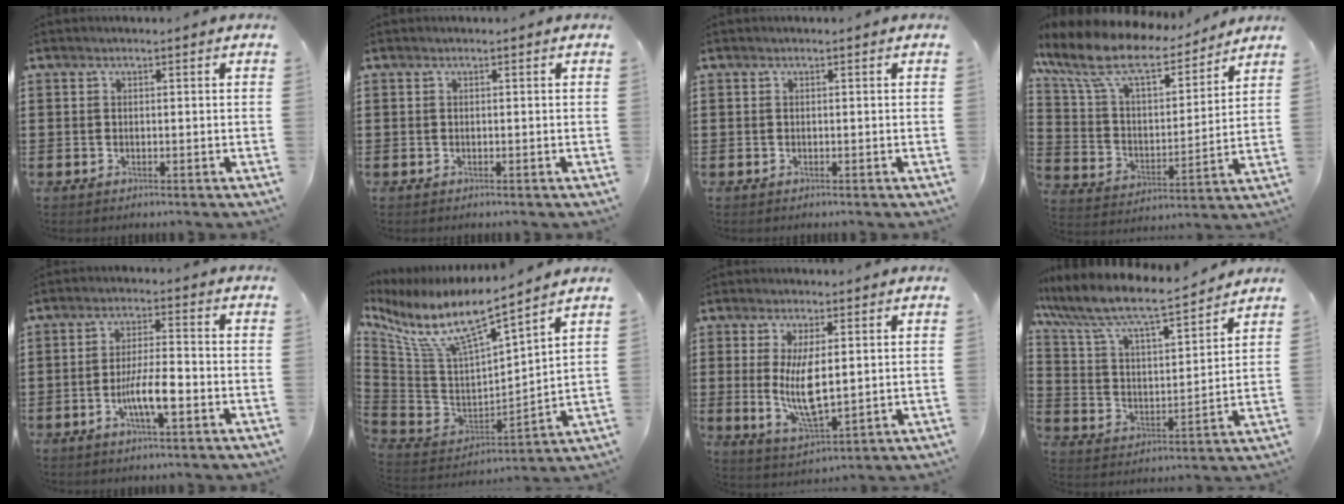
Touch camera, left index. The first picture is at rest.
{"total": 0.0}
{"total": 0.0}
{"total": 11.3, "force": [9.0, 3.4, 6.0], "torque": [-0.155, -0.047, 0.154]}
{"total": 6.6, "force": [-2.3, 1.4, 6.0], "torque": [-0.119, -0.003, -0.046]}
{"total": 8.7, "force": [6.4, 1.2, 5.8], "torque": [-0.141, -0.060, 0.104]}
{"total": 8.1, "force": [1.1, 2.9, 7.4], "torque": [-0.137, -0.010, 0.015]}
{"total": 7.4, "force": [6.4, 1.2, 3.5], "torque": [-0.097, -0.042, 0.104]}